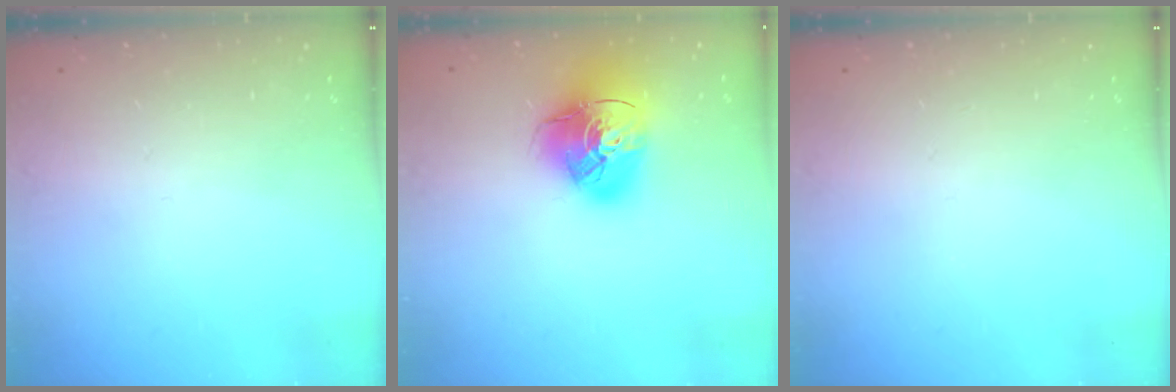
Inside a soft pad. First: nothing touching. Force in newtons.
{"total": 15.6, "press": 15.5, "slide": 1.6}
{"total": 0.0}